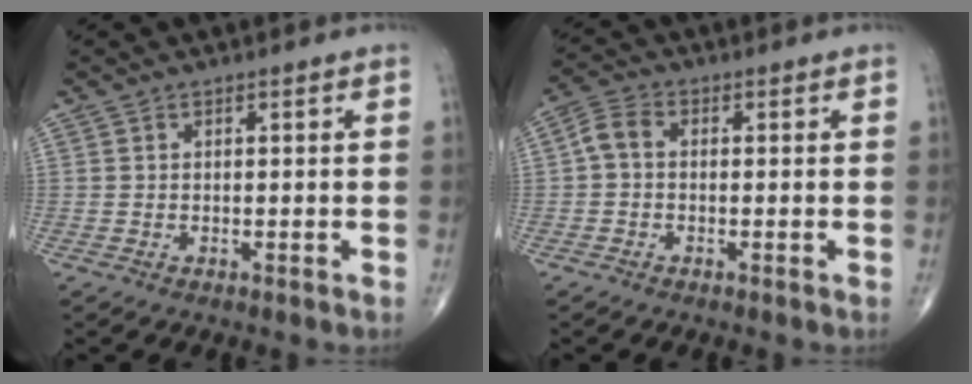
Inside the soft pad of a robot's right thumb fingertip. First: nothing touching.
{"total": 3.8, "force": [-0.1, 2.6, 2.8], "torque": [-0.052, 0.012, -0.013]}